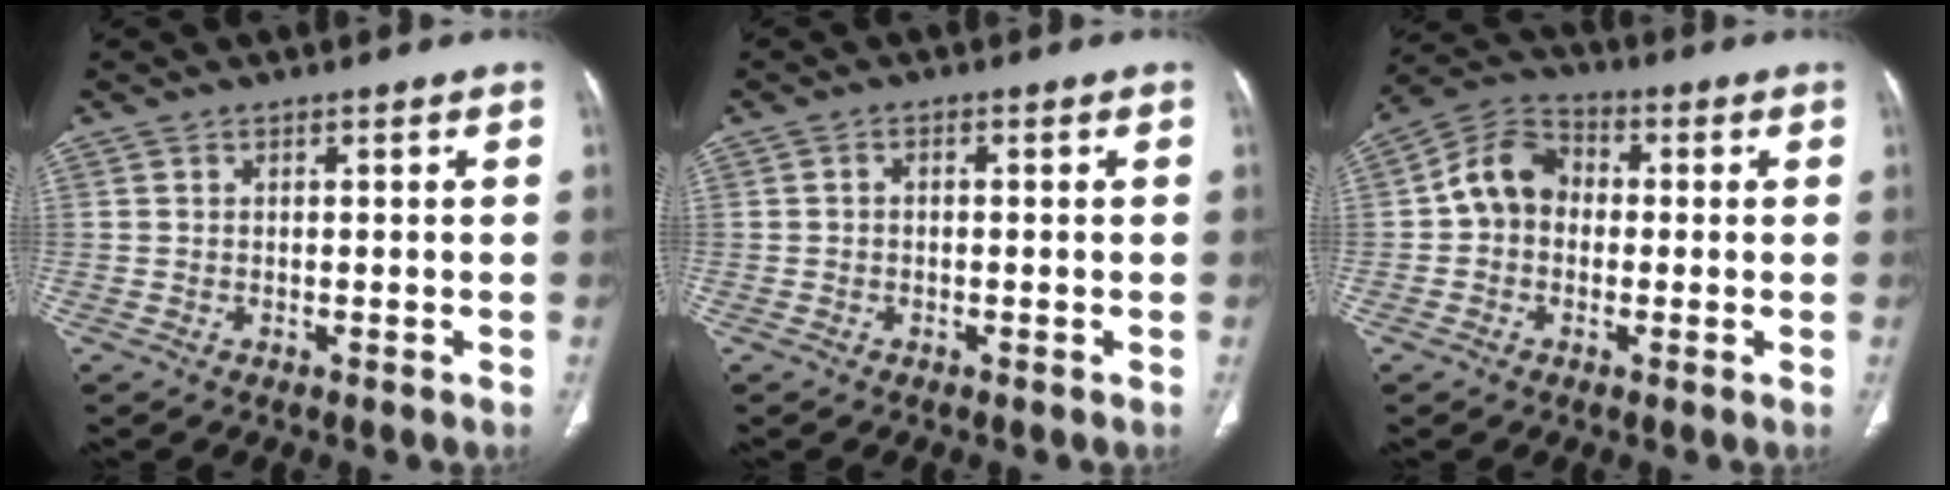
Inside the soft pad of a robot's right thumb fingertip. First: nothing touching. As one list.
[{"total": 0.9, "force": [-0.2, 0.6, 0.6], "torque": [-0.006, 0.002, -0.007]}, {"total": 8.8, "force": [0.0, 7.2, 5.1], "torque": [-0.075, 0.030, -0.017]}]